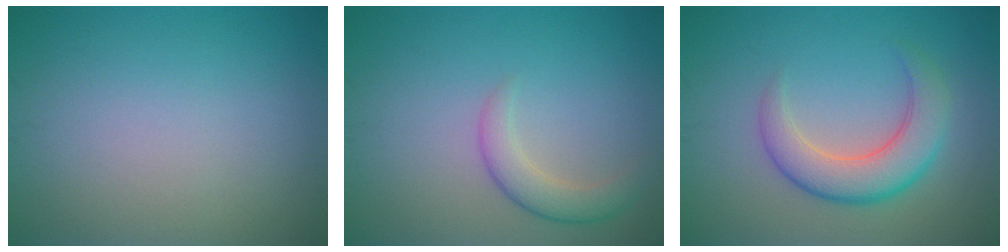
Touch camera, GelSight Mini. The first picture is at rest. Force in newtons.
{"total": 2.6, "press": 2.6, "slide": 0.1}
{"total": 5.1, "press": 5.1, "slide": 0.4}